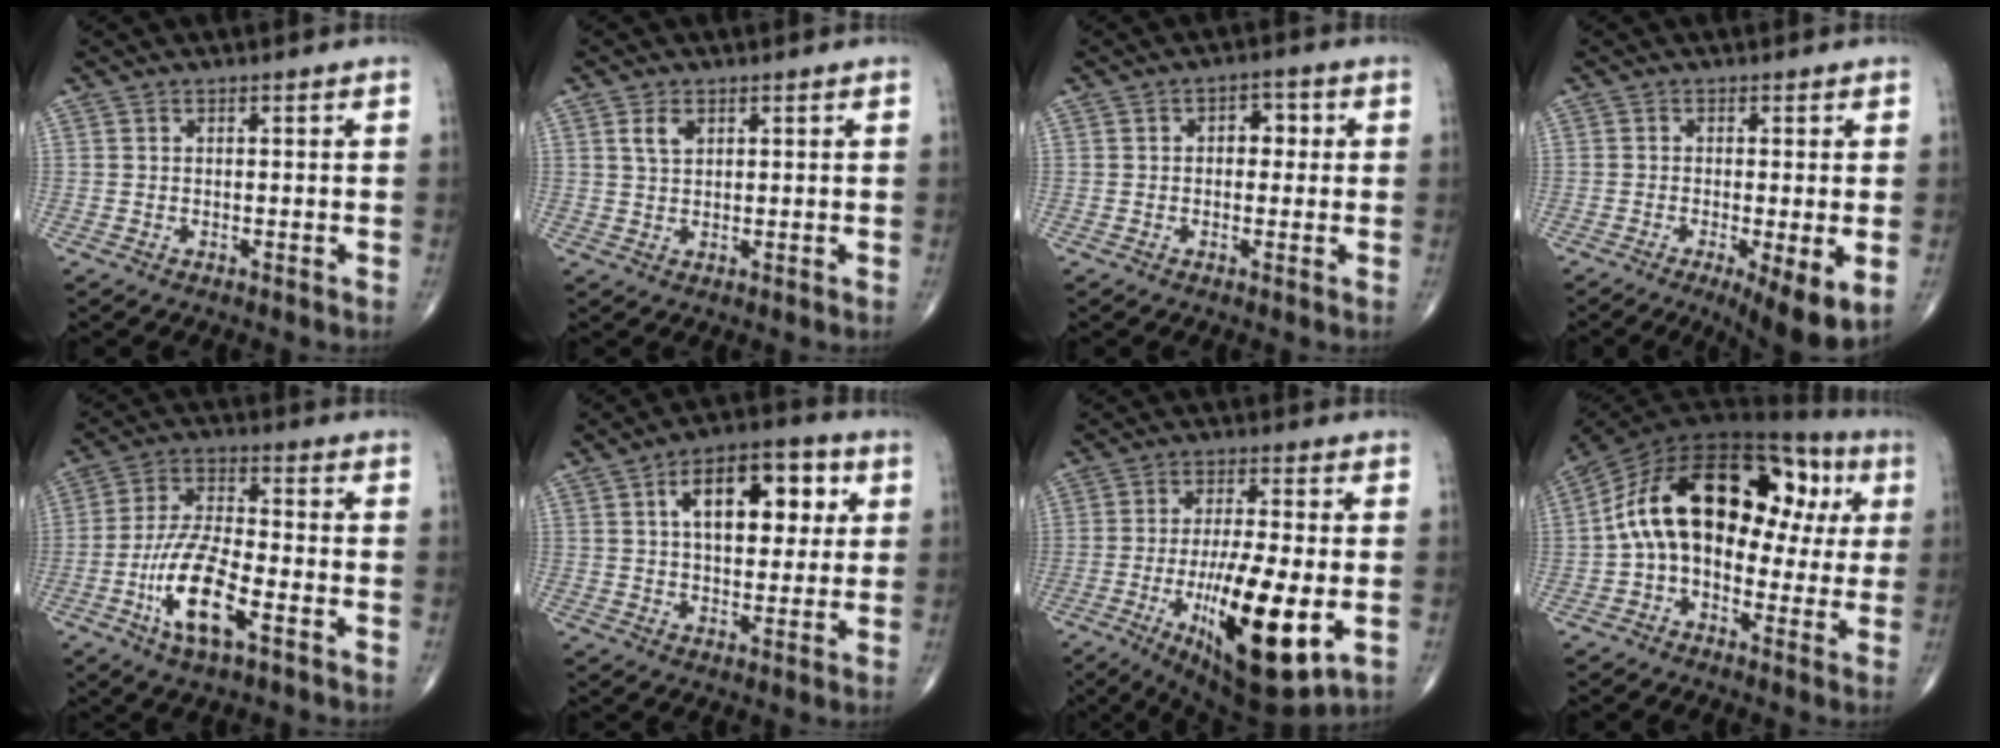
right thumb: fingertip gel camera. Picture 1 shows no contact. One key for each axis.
{"total": 2.9, "fx": 1.3, "fy": 1.7, "fz": 1.9, "tx": -0.033, "ty": -0.003, "tz": 0.028}
{"total": 4.0, "fx": 0.5, "fy": 2.7, "fz": 2.9, "tx": -0.017, "ty": 0.009, "tz": 0.000}
{"total": 8.9, "fx": -2.7, "fy": 2.1, "fz": 8.2, "tx": -0.127, "ty": -0.021, "tz": -0.040}
{"total": 13.3, "fx": -5.0, "fy": 4.6, "fz": 11.4, "tx": -0.225, "ty": 0.022, "tz": -0.093}
{"total": 15.4, "fx": 4.5, "fy": 8.2, "fz": 12.2, "tx": -0.148, "ty": 0.009, "tz": 0.065}
{"total": 19.3, "fx": -4.9, "fy": 5.7, "fz": 17.8, "tx": -0.302, "ty": -0.012, "tz": -0.064}
{"total": 22.9, "fx": 2.7, "fy": 14.0, "fz": 18.0, "tx": -0.274, "ty": 0.059, "tz": 0.031}